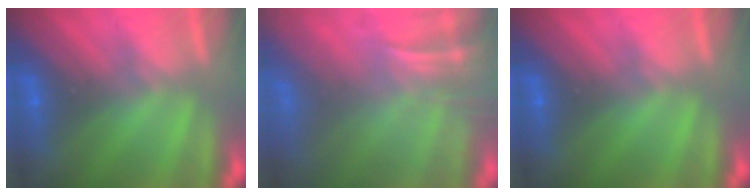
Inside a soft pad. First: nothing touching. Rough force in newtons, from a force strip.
{"total": 7.4}
{"total": 0.0}